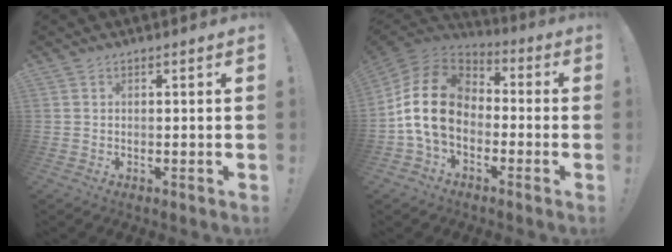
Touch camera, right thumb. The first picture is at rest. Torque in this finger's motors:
{"motor_torque": [0.33, 0.79, 1.90, -0.87, 0.20]}